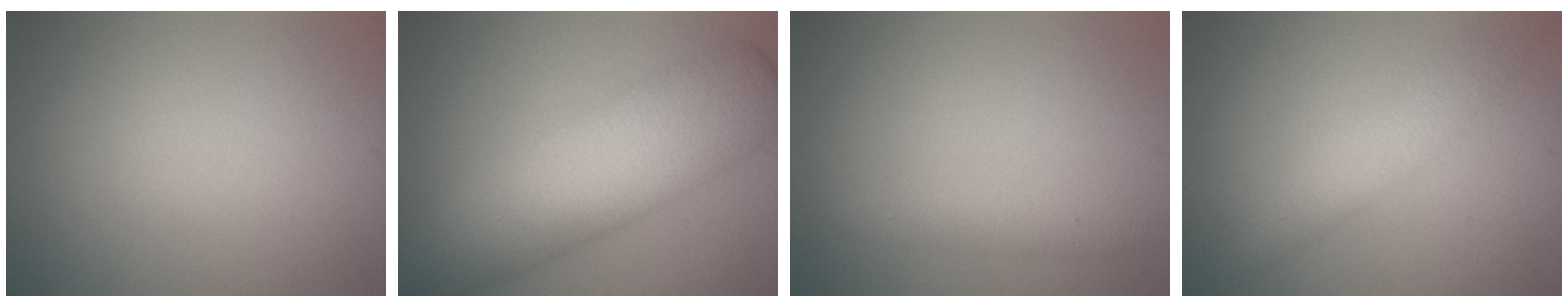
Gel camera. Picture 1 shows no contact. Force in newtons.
{"total": 10.1, "press": 10.1, "slide": 0.3}
{"total": 1.6, "press": 1.6, "slide": 0.1}
{"total": 2.9, "press": 2.9, "slide": 0.1}